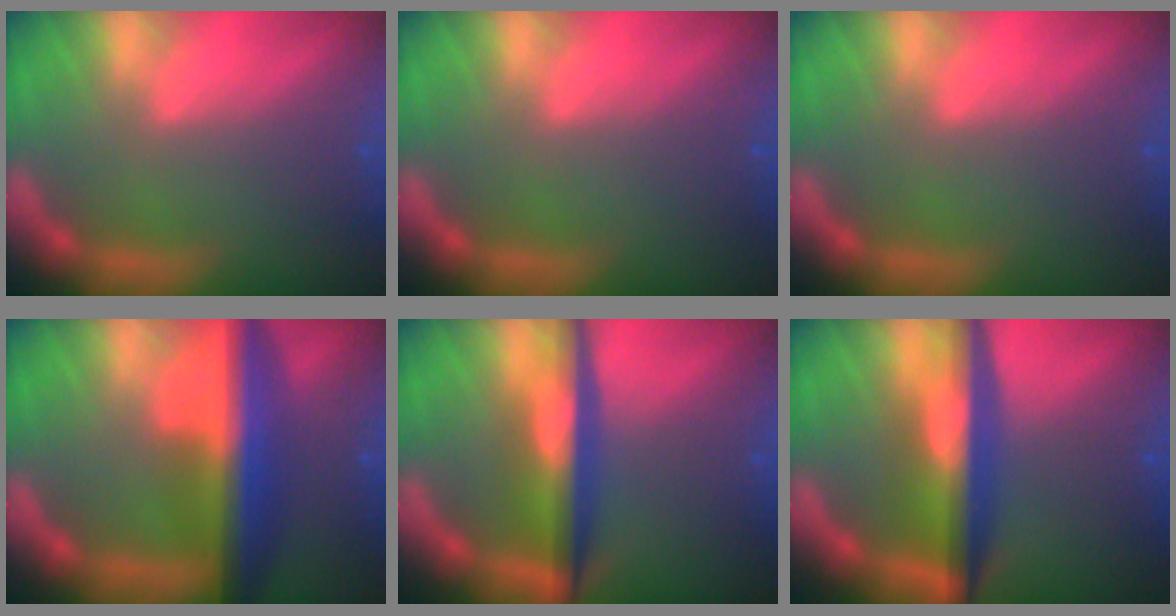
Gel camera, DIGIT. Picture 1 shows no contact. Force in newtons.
{"total": 0.0}
{"total": 0.0}
{"total": 9.5}
{"total": 6.6}
{"total": 8.1}